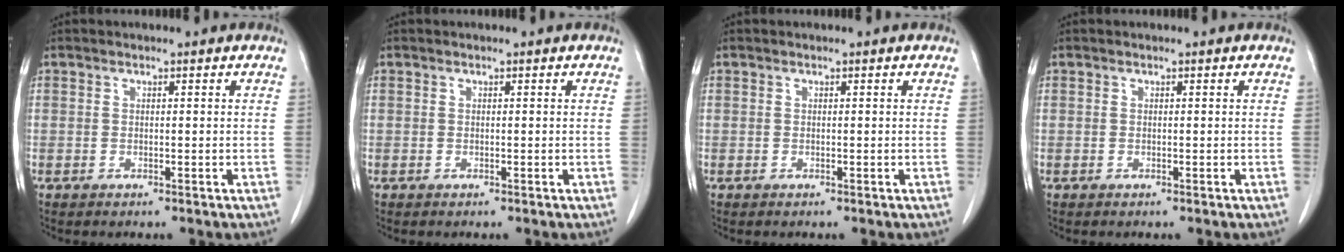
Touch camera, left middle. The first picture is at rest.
{"total": 0.0}
{"total": 0.0}
{"total": 0.0}